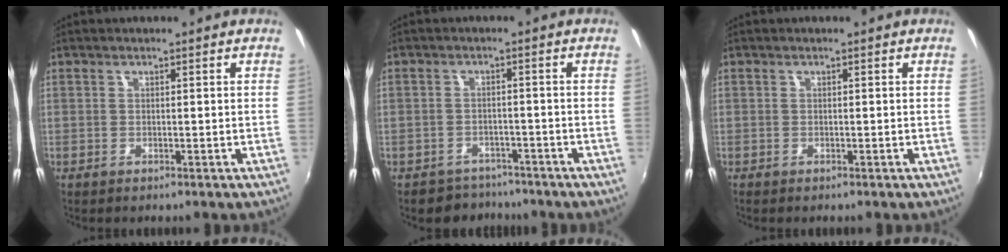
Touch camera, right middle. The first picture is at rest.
{"total": 5.2, "force": [-4.4, 2.9, -0.1], "torque": [-0.013, 0.012, -0.070]}
{"total": 0.0}